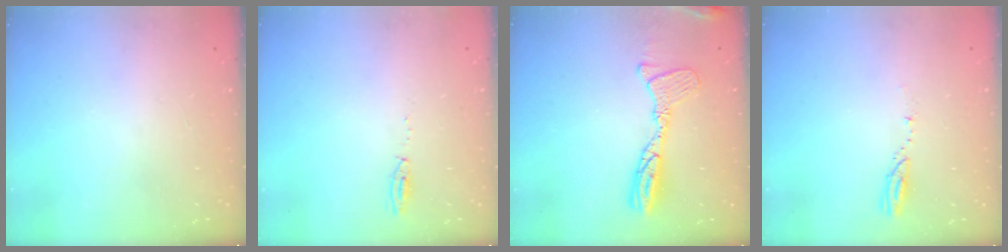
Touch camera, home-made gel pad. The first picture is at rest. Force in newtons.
{"total": 3.4, "press": 3.3, "slide": 0.8}
{"total": 13.5, "press": 13.5, "slide": 1.3}
{"total": 3.1, "press": 3.0, "slide": 0.3}